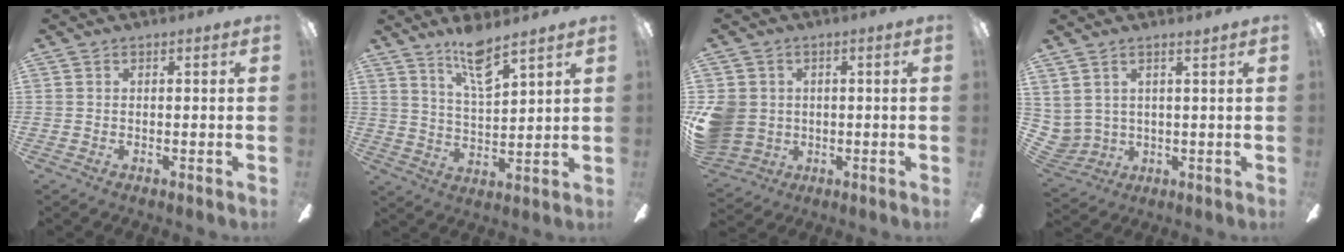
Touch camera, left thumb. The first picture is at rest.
{"total": 9.3, "force": [7.4, 1.9, 5.4], "torque": [-0.099, -0.042, 0.130]}
{"total": 8.0, "force": [0.2, 7.6, 2.8], "torque": [-0.090, 0.006, 0.009]}
{"total": 5.0, "force": [3.5, 3.4, 0.8], "torque": [-0.043, -0.019, 0.070]}